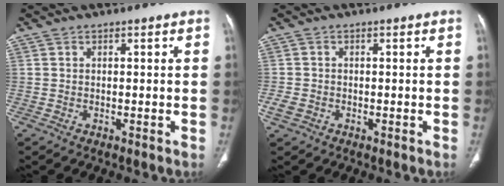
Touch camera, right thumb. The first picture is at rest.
{"total": 2.3, "force": [-0.9, 1.8, 1.1], "torque": [-0.027, 0.004, -0.015]}